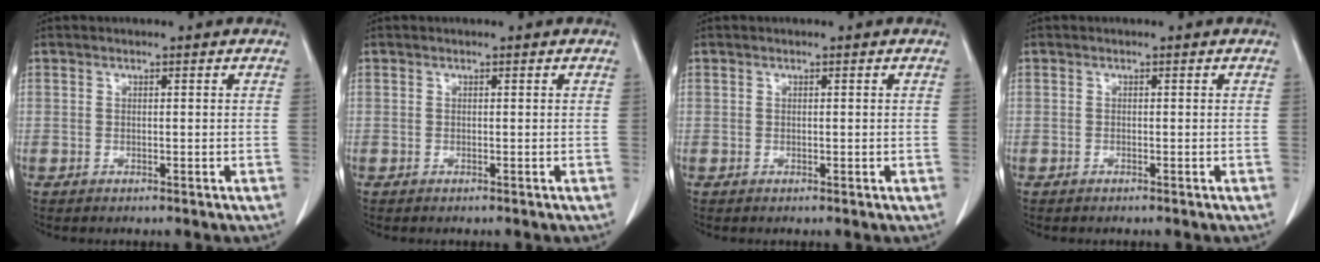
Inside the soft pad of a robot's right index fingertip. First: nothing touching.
{"total": 0.0}
{"total": 0.0}
{"total": 0.0}